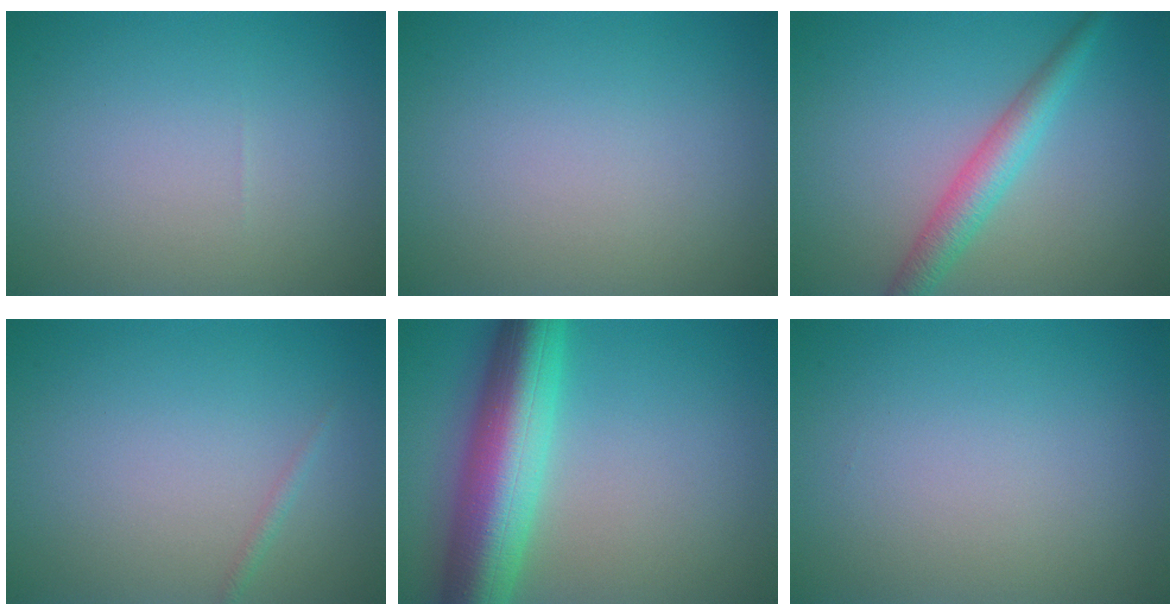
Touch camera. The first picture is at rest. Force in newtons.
{"total": 0.0}
{"total": 3.4, "press": 3.4, "slide": 0.1}
{"total": 0.7, "press": 0.7, "slide": 0.0}
{"total": 10.1, "press": 10.1, "slide": 0.4}
{"total": 0.0}